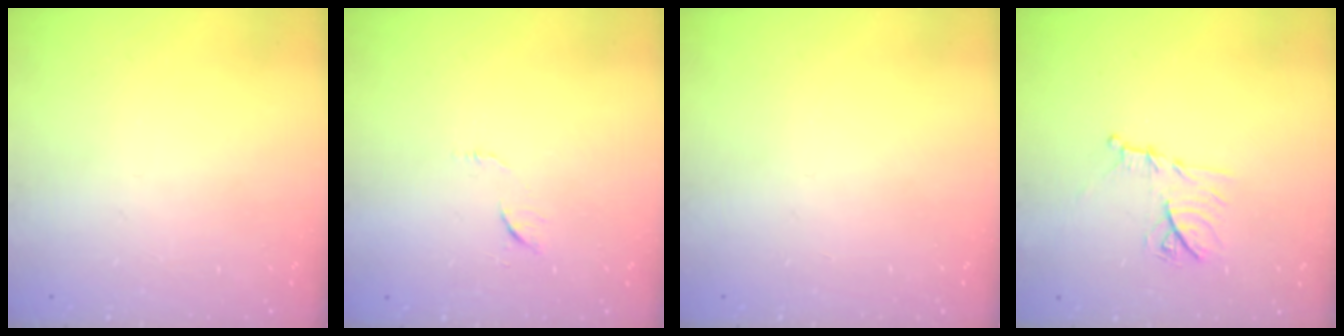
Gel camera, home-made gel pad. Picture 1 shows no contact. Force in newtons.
{"total": 4.6, "press": 4.5, "slide": 0.5}
{"total": 0.0}
{"total": 11.2, "press": 11.2, "slide": 0.5}